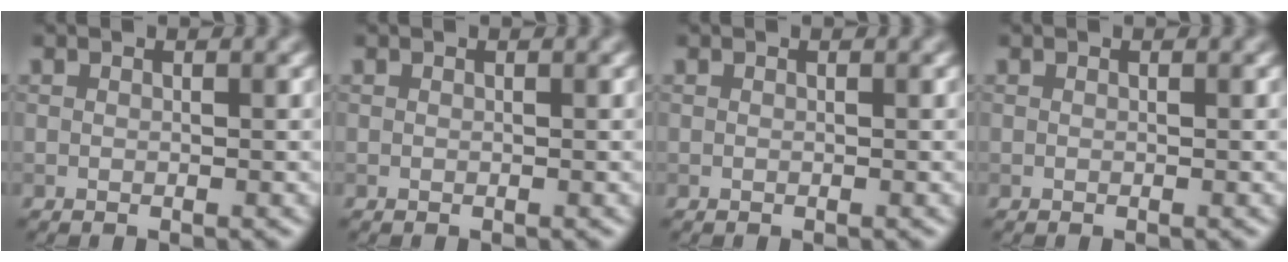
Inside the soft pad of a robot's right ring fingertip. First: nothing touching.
{"total": 0.0}
{"total": 0.0}
{"total": 0.0}